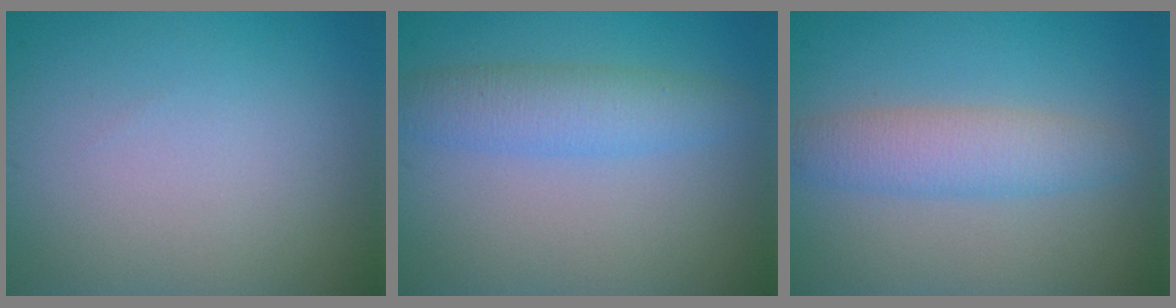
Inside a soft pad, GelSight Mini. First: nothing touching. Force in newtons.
{"total": 3.3, "press": 3.3, "slide": 0.1}
{"total": 3.5, "press": 3.5, "slide": 0.1}